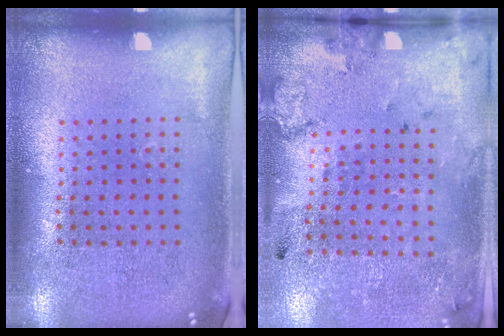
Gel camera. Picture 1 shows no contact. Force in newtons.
{"total": 2.2, "press": 1.3, "slide": 1.7}